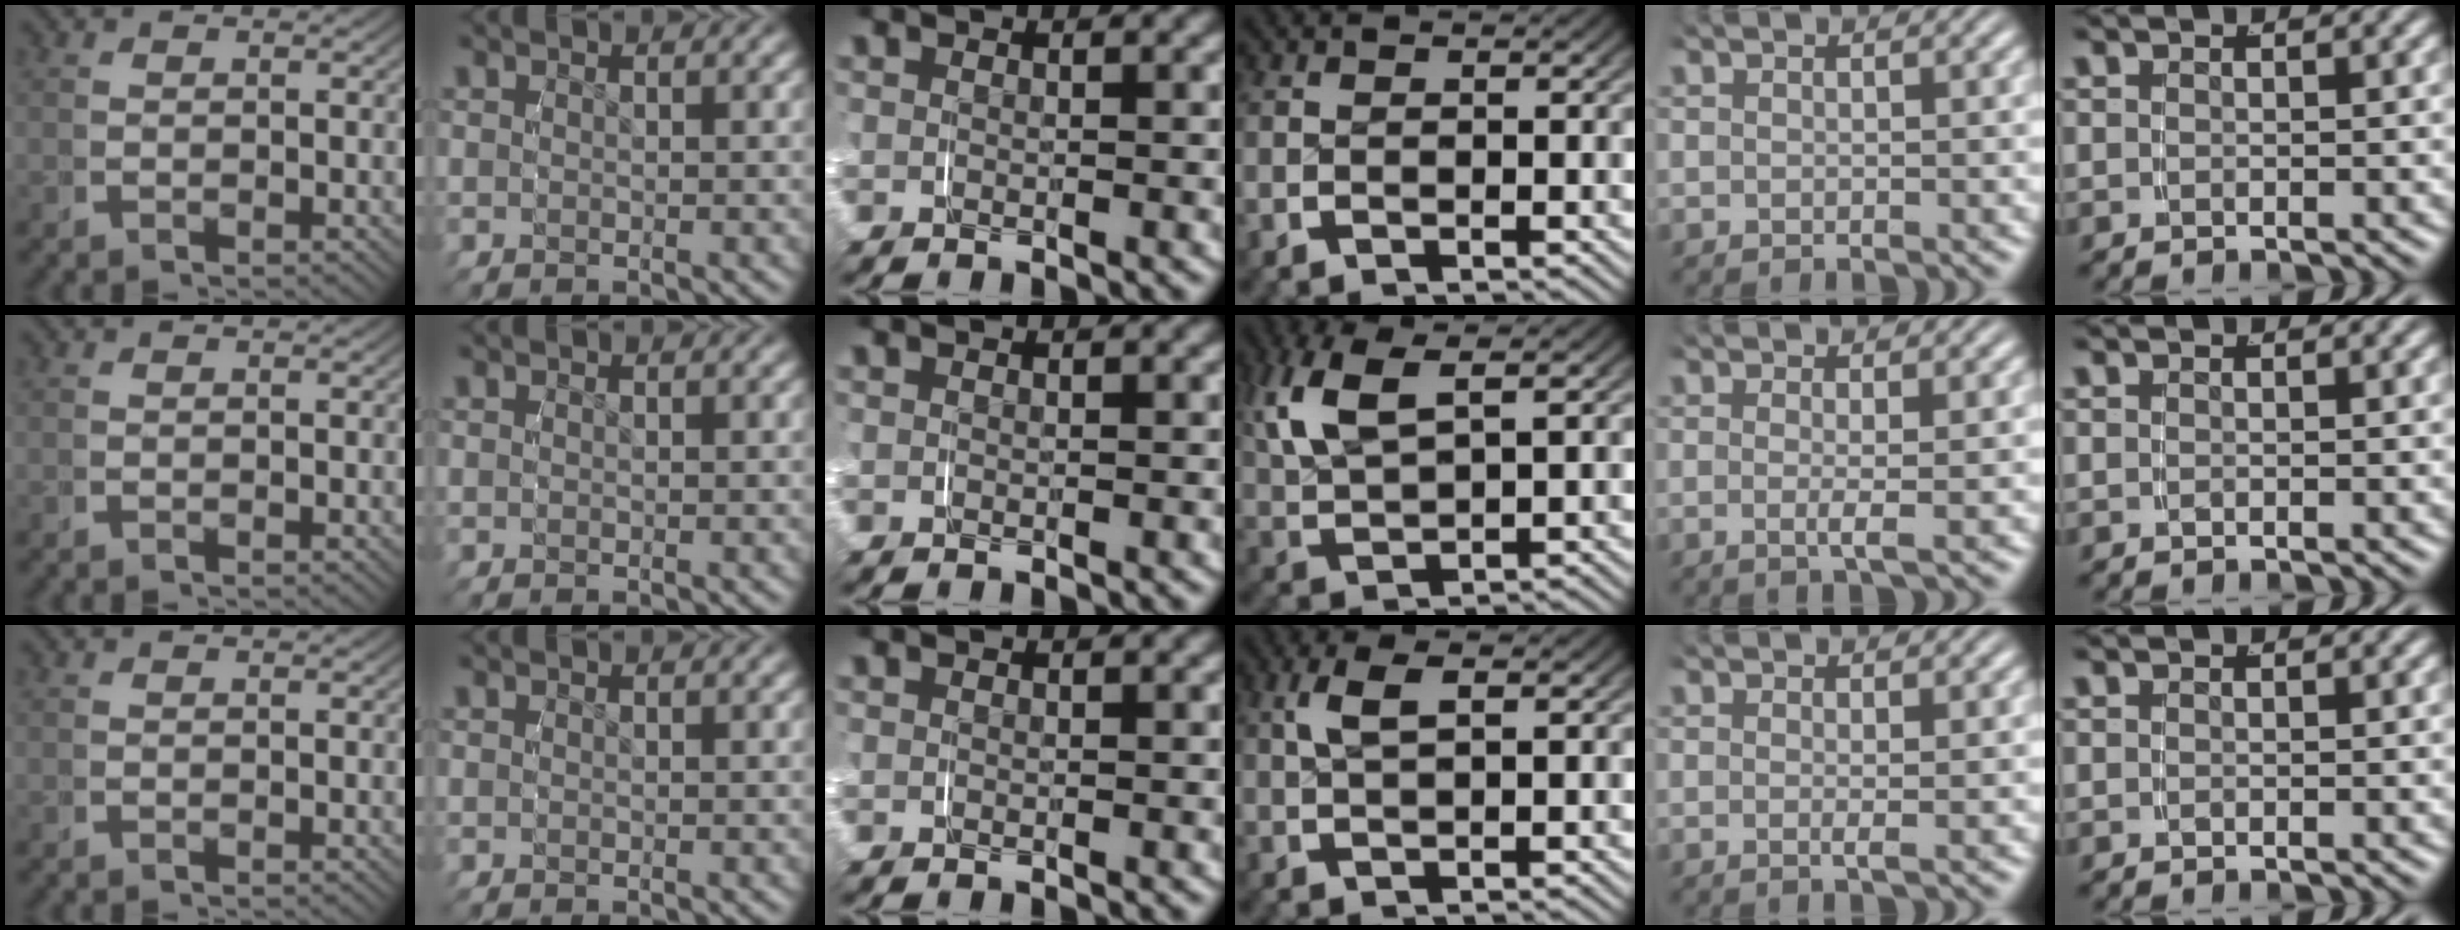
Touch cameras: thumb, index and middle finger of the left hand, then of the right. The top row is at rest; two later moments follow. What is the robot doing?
{"motion": "grasp_and_lifting", "object": "map"}